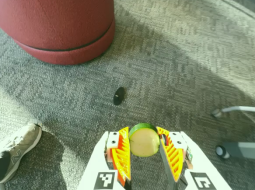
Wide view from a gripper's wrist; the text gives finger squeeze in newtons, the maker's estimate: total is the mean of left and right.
{"total": 9.5, "left": 9.5, "right": 9.6}